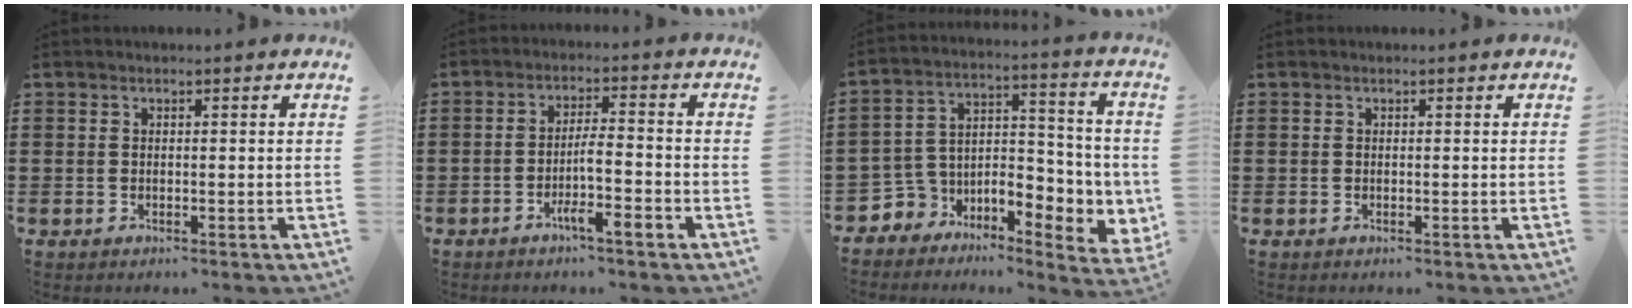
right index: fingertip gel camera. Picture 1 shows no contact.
{"total": 5.0, "force": [-2.2, 0.3, 4.4], "torque": [-0.088, -0.007, -0.044]}
{"total": 5.1, "force": [-2.2, 4.4, 1.5], "torque": [-0.046, -0.020, -0.038]}
{"total": 0.0}